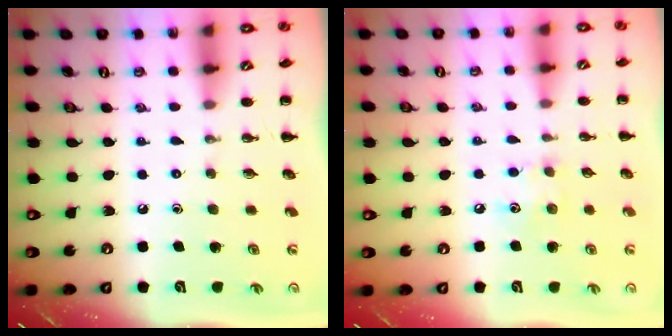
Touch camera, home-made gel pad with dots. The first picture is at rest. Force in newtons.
{"total": 6.2, "press": 6.1, "slide": 1.2}